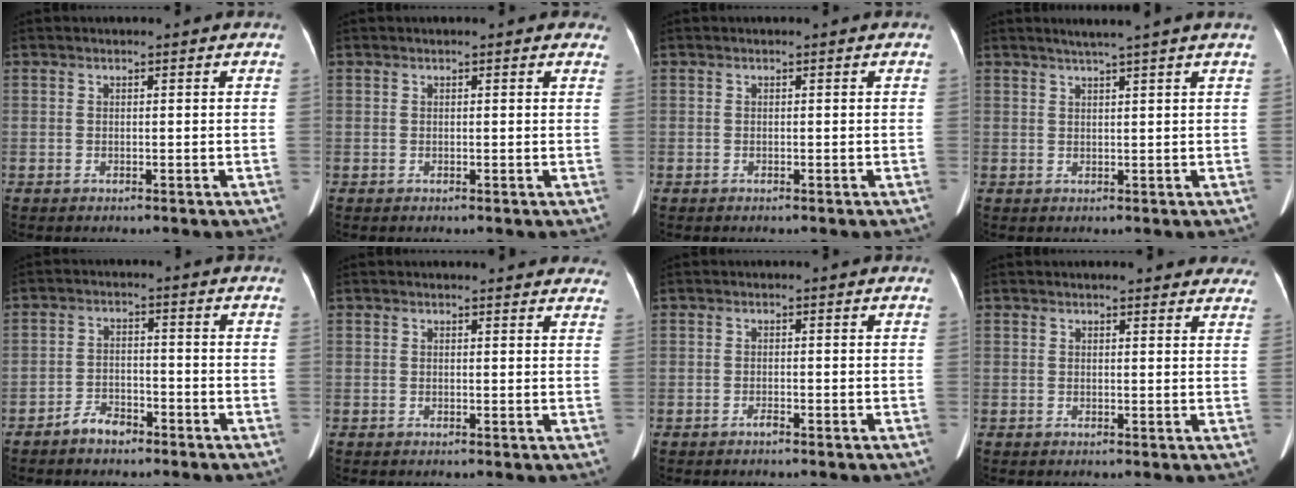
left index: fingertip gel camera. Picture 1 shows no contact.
{"total": 3.1, "force": [2.4, 1.0, 1.6], "torque": [-0.007, 0.013, 0.016]}
{"total": 0.0}
{"total": 4.1, "force": [3.2, -1.2, 2.2], "torque": [-0.031, 0.008, 0.049]}
{"total": 3.8, "force": [-3.0, 1.7, 1.4], "torque": [-0.029, 0.005, -0.053]}
{"total": 9.5, "force": [8.7, 2.4, 2.7], "torque": [-0.006, 0.002, 0.078]}
{"total": 0.7, "force": [-0.6, 0.0, 0.3], "torque": [-0.009, -0.001, -0.009]}
{"total": 10.3, "force": [9.2, 2.6, 3.9], "torque": [-0.017, 0.004, 0.086]}